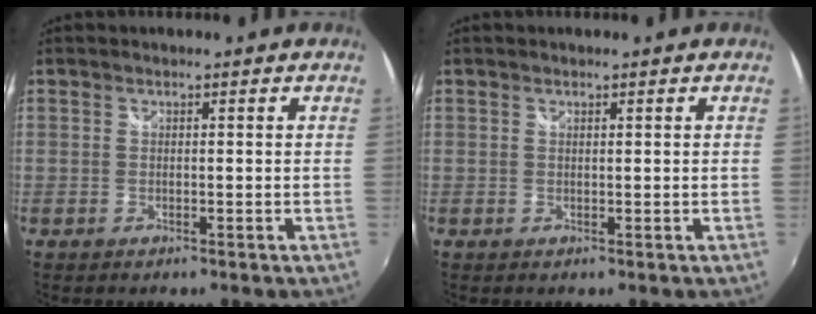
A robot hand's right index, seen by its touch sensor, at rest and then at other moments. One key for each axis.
{"total": 0.0}